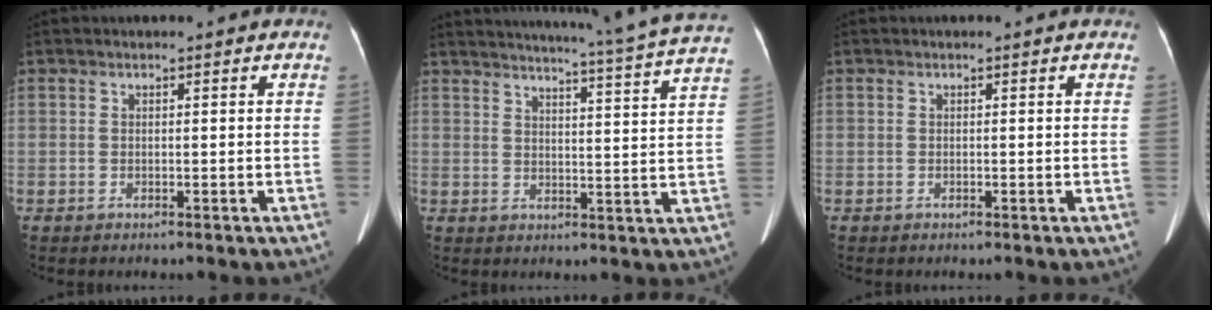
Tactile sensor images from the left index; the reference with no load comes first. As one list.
[{"total": 20.2, "force": [18.5, -2.2, 7.8], "torque": [-0.131, -0.062, 0.223]}, {"total": 0.0}]